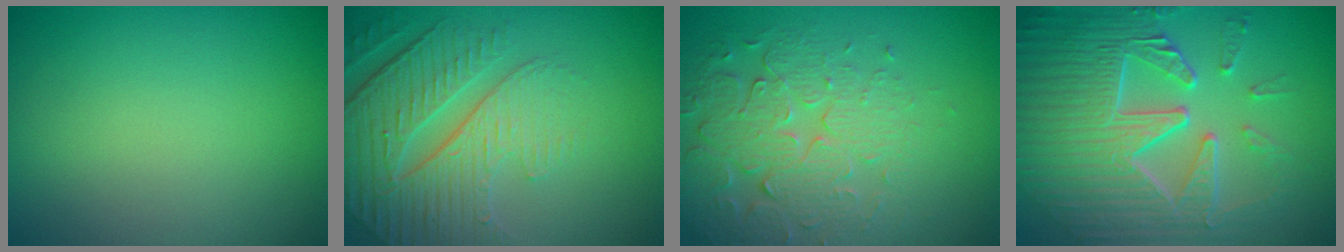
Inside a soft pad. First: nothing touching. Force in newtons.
{"total": 6.6, "press": 5.2, "slide": 4.1}
{"total": 5.1, "press": 4.5, "slide": 2.5}
{"total": 9.4, "press": 6.4, "slide": 6.9}